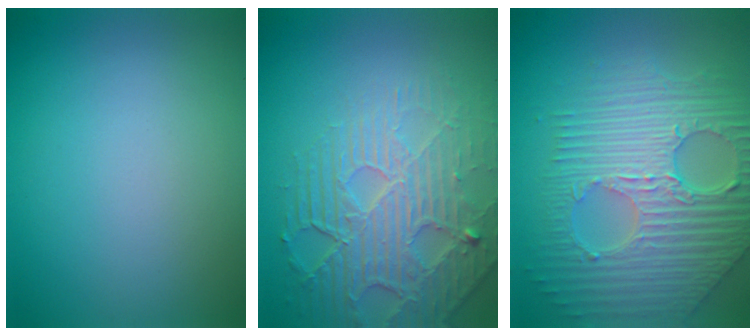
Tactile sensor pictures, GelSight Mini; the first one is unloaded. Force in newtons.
{"total": 5.3, "press": 4.6, "slide": 2.6}
{"total": 9.4, "press": 6.4, "slide": 7.0}